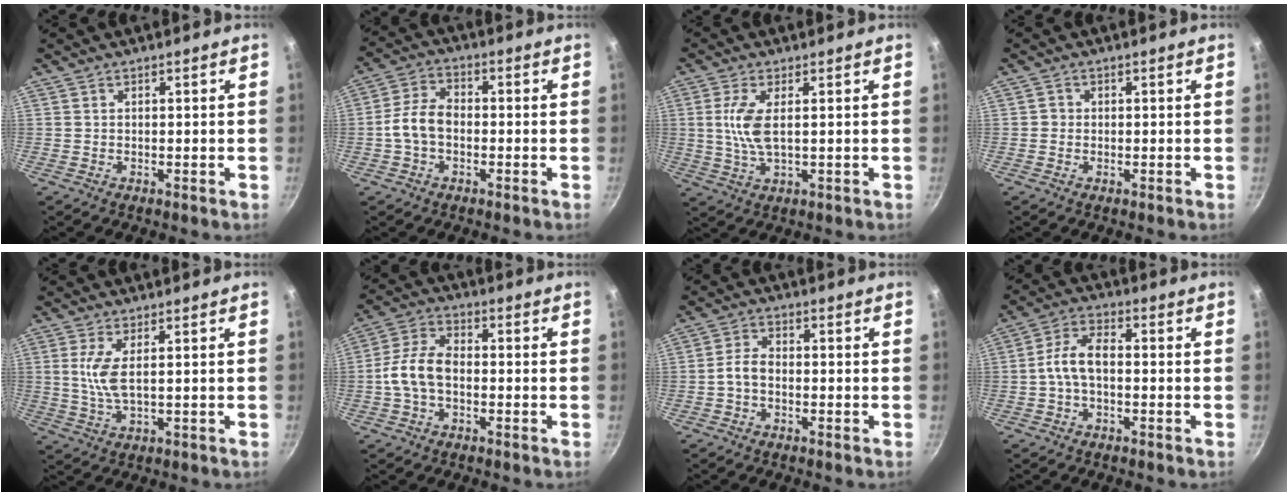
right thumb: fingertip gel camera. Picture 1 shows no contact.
{"total": 7.3, "force": [-1.3, 4.8, 5.3], "torque": [-0.100, 0.026, -0.033]}
{"total": 6.4, "force": [0.9, 2.3, 5.9], "torque": [-0.144, -0.005, 0.022]}
{"total": 1.1, "force": [-0.2, 1.0, 0.3], "torque": [0.001, 0.003, -0.005]}
{"total": 5.1, "force": [1.0, 1.5, 4.8], "torque": [-0.121, -0.008, 0.025]}
{"total": 8.7, "force": [-1.5, 5.3, 6.7], "torque": [-0.138, 0.030, -0.035]}
{"total": 3.8, "force": [-1.1, 2.3, 2.8], "torque": [-0.055, 0.017, -0.026]}
{"total": 6.9, "force": [-0.8, 3.7, 5.8], "torque": [-0.113, 0.027, -0.022]}